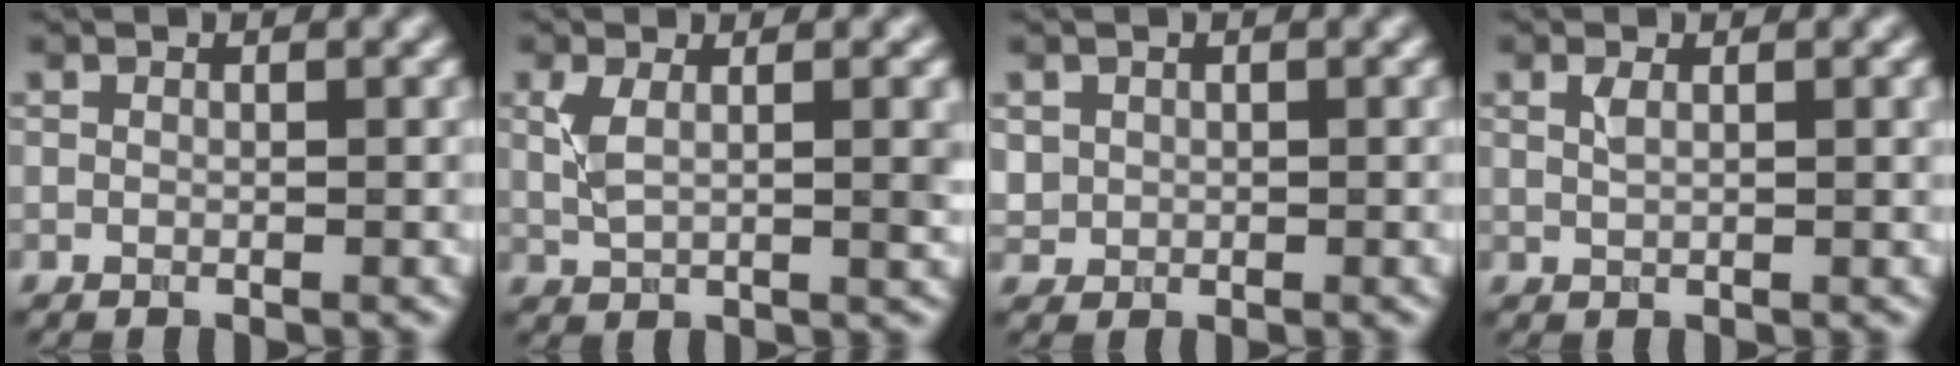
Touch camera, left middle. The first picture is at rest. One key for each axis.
{"total": 3.9, "fx": 0.9, "fy": 1.4, "fz": 3.5, "tx": -0.070, "ty": -0.002, "tz": 0.019}
{"total": 1.1, "fx": 0.3, "fy": 1.1, "fz": 0.2, "tx": -0.001, "ty": -0.004, "tz": 0.009}
{"total": 1.6, "fx": 0.6, "fy": 0.6, "fz": 1.4, "tx": -0.023, "ty": 0.002, "tz": 0.012}